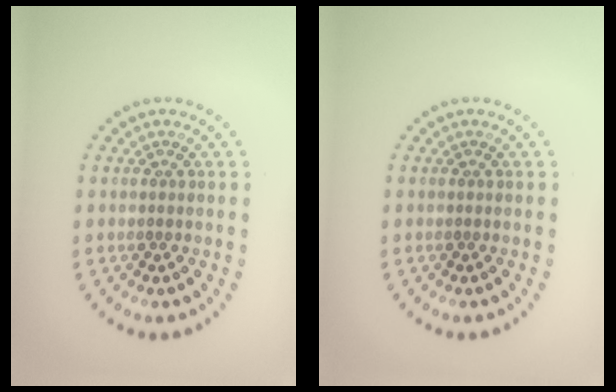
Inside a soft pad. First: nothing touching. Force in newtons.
{"total": 0.0}